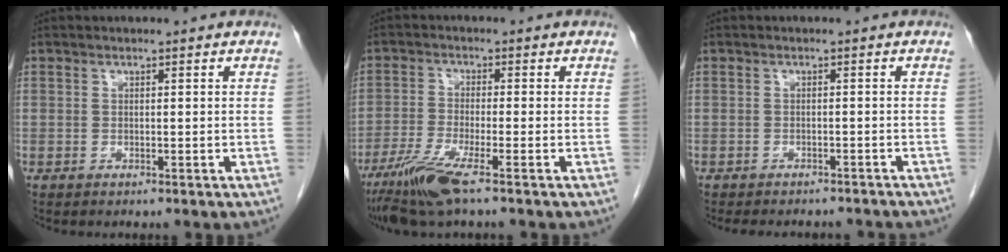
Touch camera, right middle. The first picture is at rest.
{"total": 7.3, "force": [-4.6, 0.1, 5.6], "torque": [-0.118, -0.021, -0.091]}
{"total": 9.5, "force": [-8.6, 2.6, 3.1], "torque": [-0.044, 0.002, -0.096]}